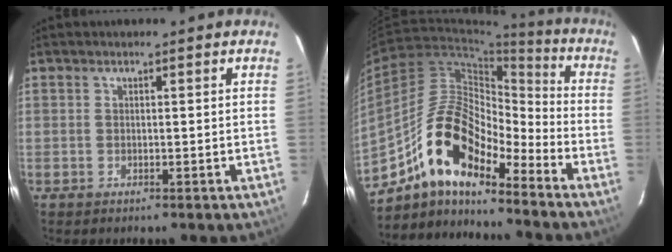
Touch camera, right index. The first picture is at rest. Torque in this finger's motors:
{"motor_torque": [0.50, -0.61, 0.89, 0.14]}